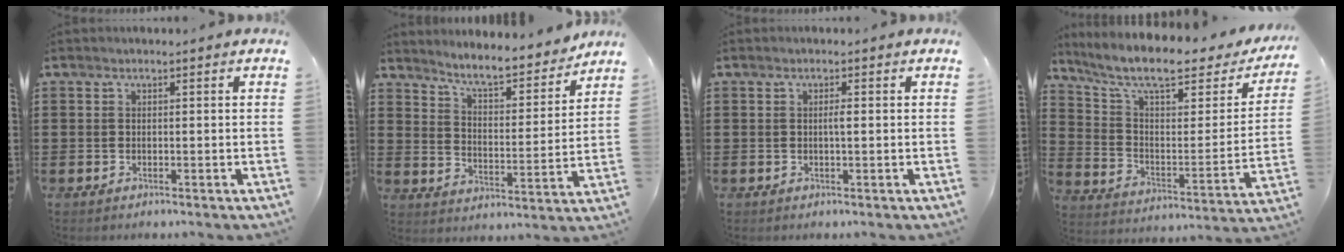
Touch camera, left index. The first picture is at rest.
{"total": 6.3, "force": [5.9, 0.3, 2.3], "torque": [-0.061, -0.045, 0.095]}
{"total": 1.0, "force": [-0.1, 0.2, 1.0], "torque": [-0.019, -0.001, -0.003]}
{"total": 9.7, "force": [7.4, 2.2, 6.0], "torque": [-0.138, -0.046, 0.122]}